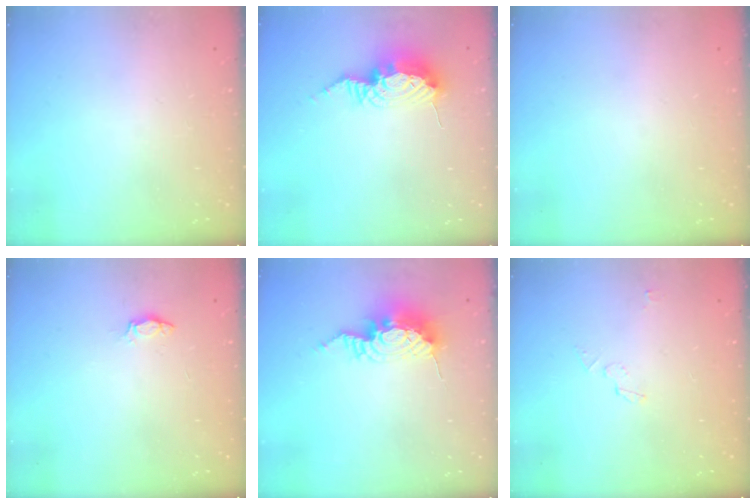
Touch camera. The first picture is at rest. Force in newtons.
{"total": 11.0, "press": 11.0, "slide": 1.2}
{"total": 0.0}
{"total": 3.1, "press": 3.1, "slide": 0.3}
{"total": 12.2, "press": 12.1, "slide": 1.2}
{"total": 3.3, "press": 3.3, "slide": 0.3}